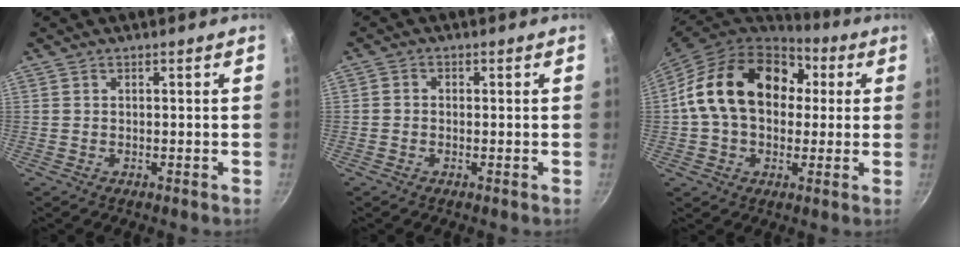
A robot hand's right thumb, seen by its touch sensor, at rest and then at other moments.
{"total": 1.2, "force": [-0.3, 1.0, 0.6], "torque": [-0.012, 0.006, -0.010]}
{"total": 20.7, "force": [3.6, 14.9, 13.9], "torque": [-0.214, 0.033, 0.048]}